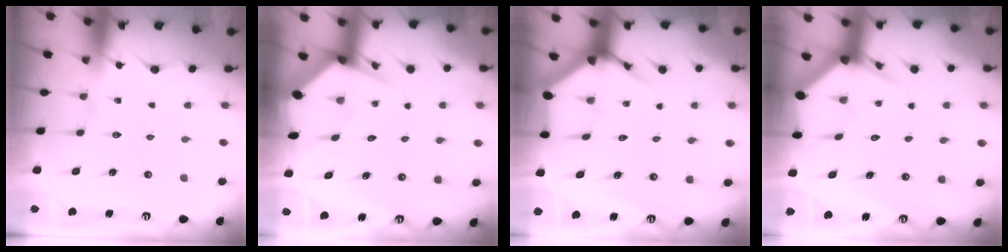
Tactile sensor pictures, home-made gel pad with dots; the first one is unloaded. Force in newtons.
{"total": 3.3, "press": 3.3, "slide": 0.1}
{"total": 3.6, "press": 3.6, "slide": 0.5}
{"total": 3.3, "press": 3.3, "slide": 0.5}